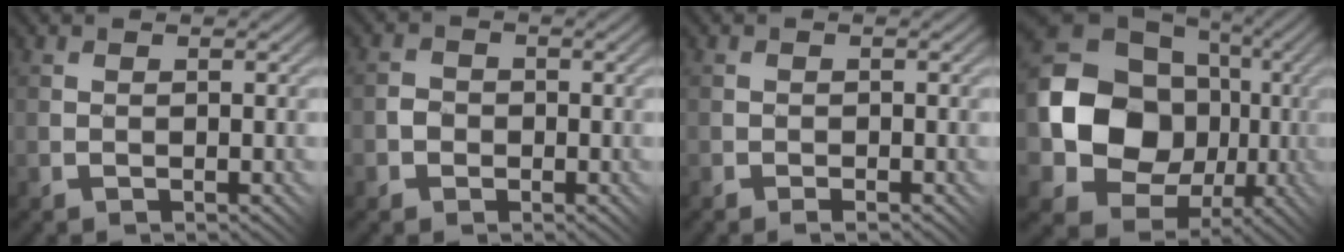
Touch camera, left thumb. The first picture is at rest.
{"total": 2.5, "force": [-0.7, 2.4, 0.2], "torque": [0.007, 0.006, -0.030]}
{"total": 0.7, "force": [-0.4, 0.5, 0.1], "torque": [0.005, -0.001, -0.008]}
{"total": 14.8, "force": [-0.9, 12.6, 7.7], "torque": [-0.158, -0.022, -0.023]}